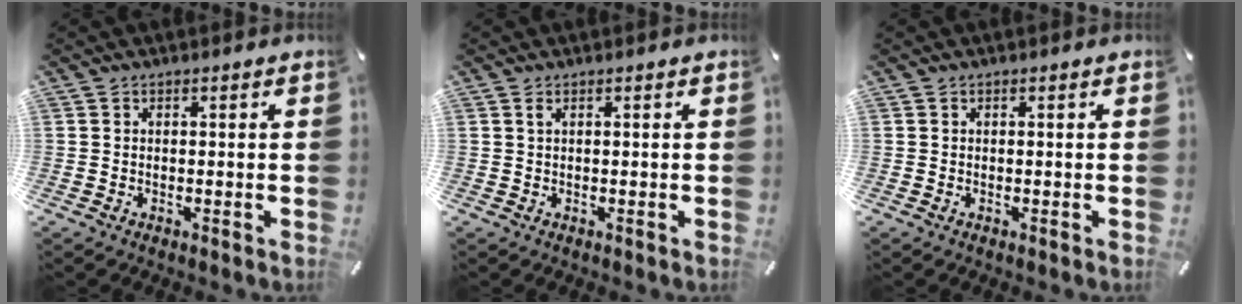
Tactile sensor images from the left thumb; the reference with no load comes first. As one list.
[{"total": 0.8, "force": [0.3, 0.0, 0.7], "torque": [-0.014, 0.000, 0.005]}, {"total": 0.0}]